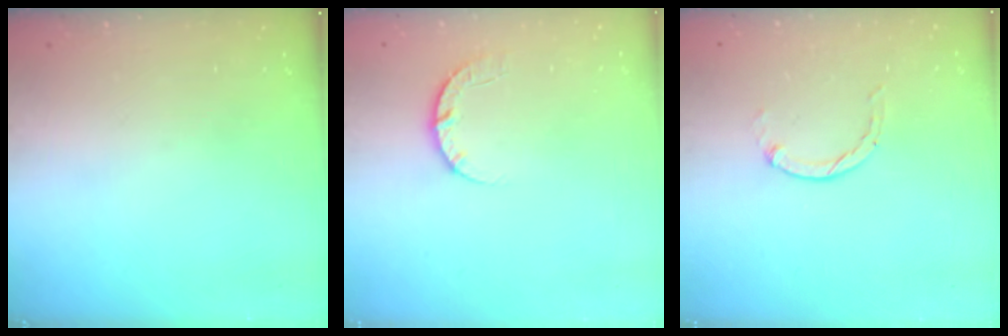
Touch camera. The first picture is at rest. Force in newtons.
{"total": 4.6, "press": 4.5, "slide": 0.7}
{"total": 0.8, "press": 0.7, "slide": 0.2}